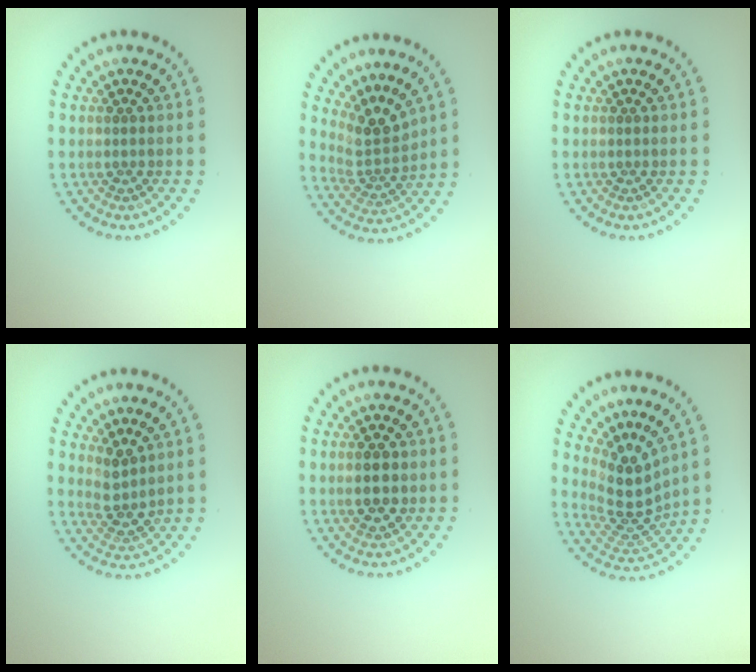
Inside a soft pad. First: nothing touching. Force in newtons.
{"total": 3.3, "press": 2.3, "slide": 2.3}
{"total": 0.0}
{"total": 2.6, "press": 2.0, "slide": 1.6}
{"total": 2.7, "press": 2.7, "slide": 0.3}
{"total": 4.4, "press": 3.1, "slide": 3.0}